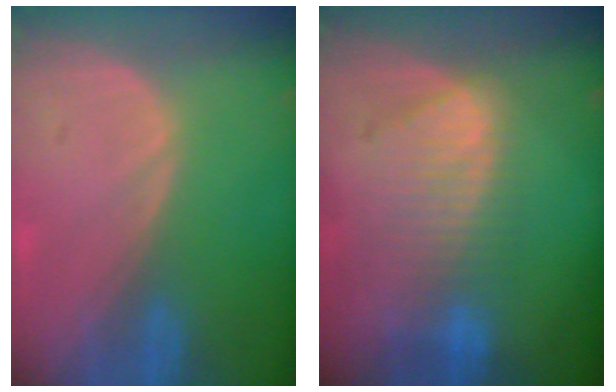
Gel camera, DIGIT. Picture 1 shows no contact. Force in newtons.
{"total": 8.1, "press": 7.6, "slide": 3.0}